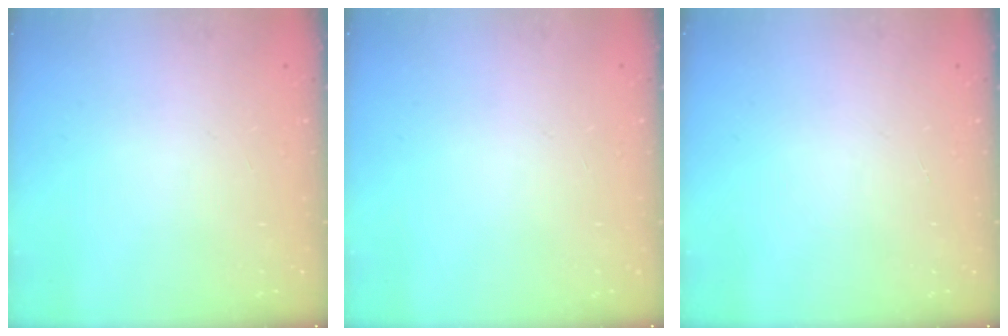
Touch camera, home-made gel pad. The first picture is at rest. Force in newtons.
{"total": 0.0}
{"total": 0.0}